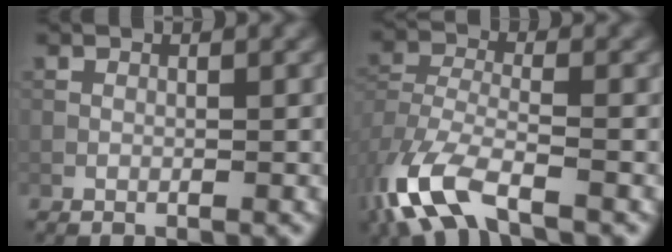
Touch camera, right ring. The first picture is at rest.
{"total": 8.7, "force": [-5.1, 3.7, 6.0], "torque": [-0.145, -0.019, -0.106]}